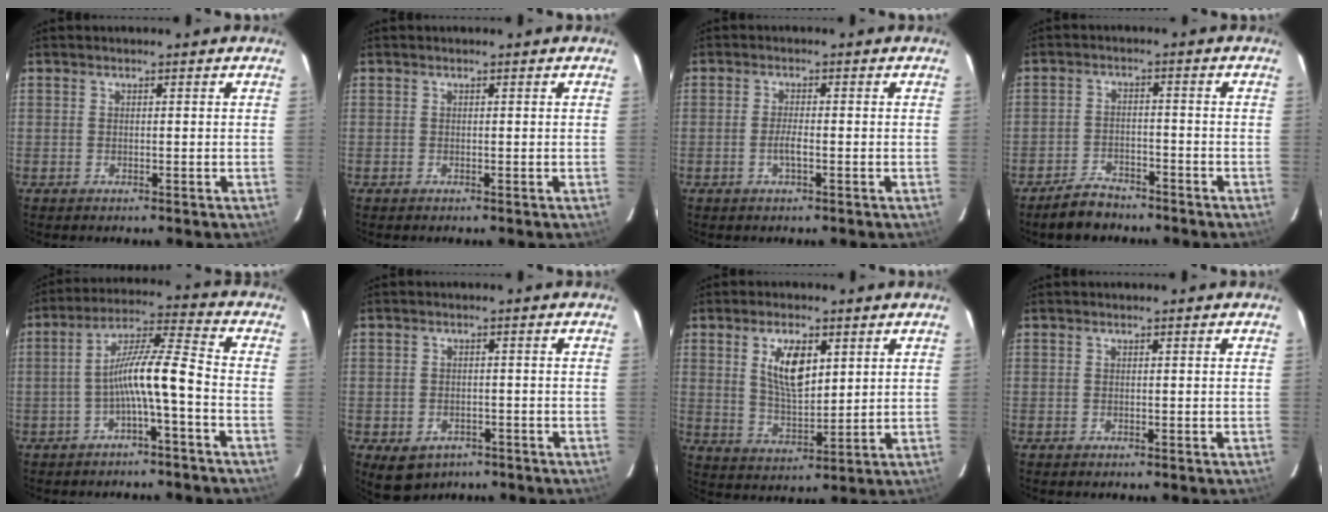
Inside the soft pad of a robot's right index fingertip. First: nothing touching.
{"total": 0.0}
{"total": 2.3, "force": [-0.9, 0.3, 2.2], "torque": [-0.043, 0.001, -0.017]}
{"total": 5.6, "force": [-4.7, 2.7, 1.5], "torque": [-0.051, 0.012, -0.074]}
{"total": 8.7, "force": [-3.3, 0.2, 8.1], "torque": [-0.168, 0.017, -0.059]}
{"total": 6.1, "force": [-3.4, 4.4, 2.5], "torque": [-0.048, -0.001, -0.036]}
{"total": 8.9, "force": [3.3, 4.0, 7.2], "torque": [-0.131, 0.001, 0.069]}
{"total": 0.0}